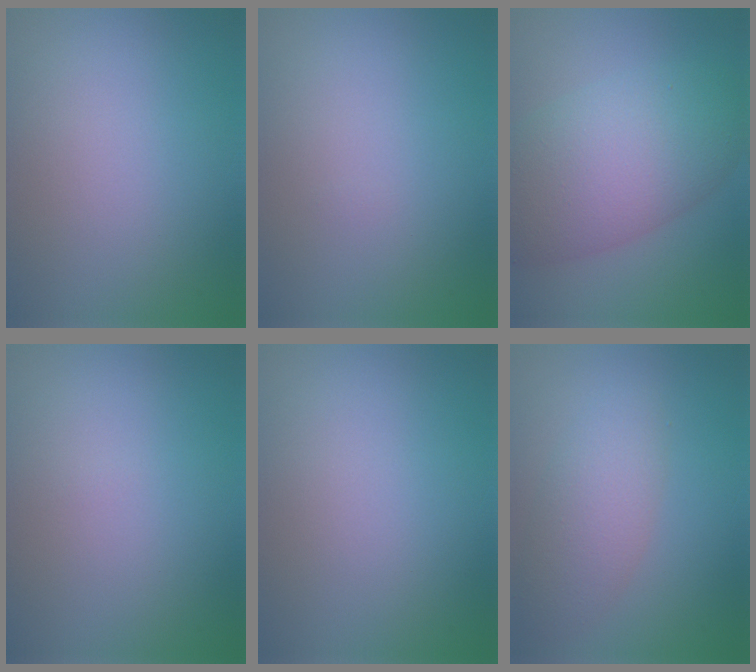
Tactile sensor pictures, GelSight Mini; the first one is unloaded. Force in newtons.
{"total": 0.0}
{"total": 9.0, "press": 9.0, "slide": 0.4}
{"total": 0.0}
{"total": 0.0}
{"total": 3.6, "press": 3.6, "slide": 0.0}